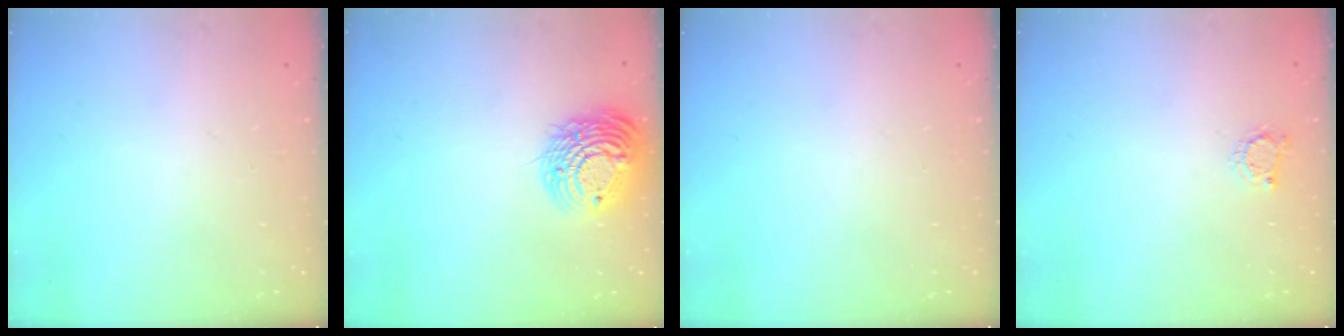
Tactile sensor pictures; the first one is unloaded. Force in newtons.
{"total": 13.6, "press": 13.5, "slide": 1.4}
{"total": 0.0}
{"total": 3.4, "press": 3.4, "slide": 0.5}